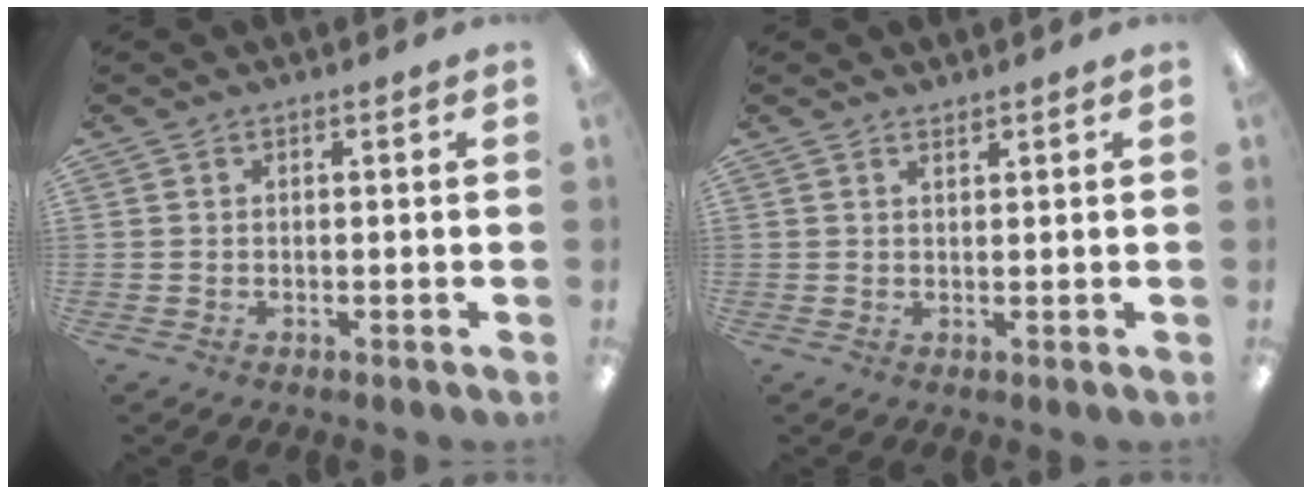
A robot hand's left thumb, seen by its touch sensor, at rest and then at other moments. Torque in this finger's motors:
{"motor_torque": [-0.07, -0.06, -0.03, -0.10, 0.00]}